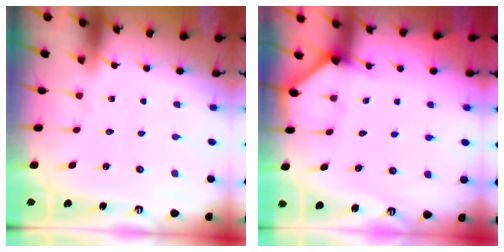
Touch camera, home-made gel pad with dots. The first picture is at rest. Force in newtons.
{"total": 1.8, "press": 1.8, "slide": 0.1}